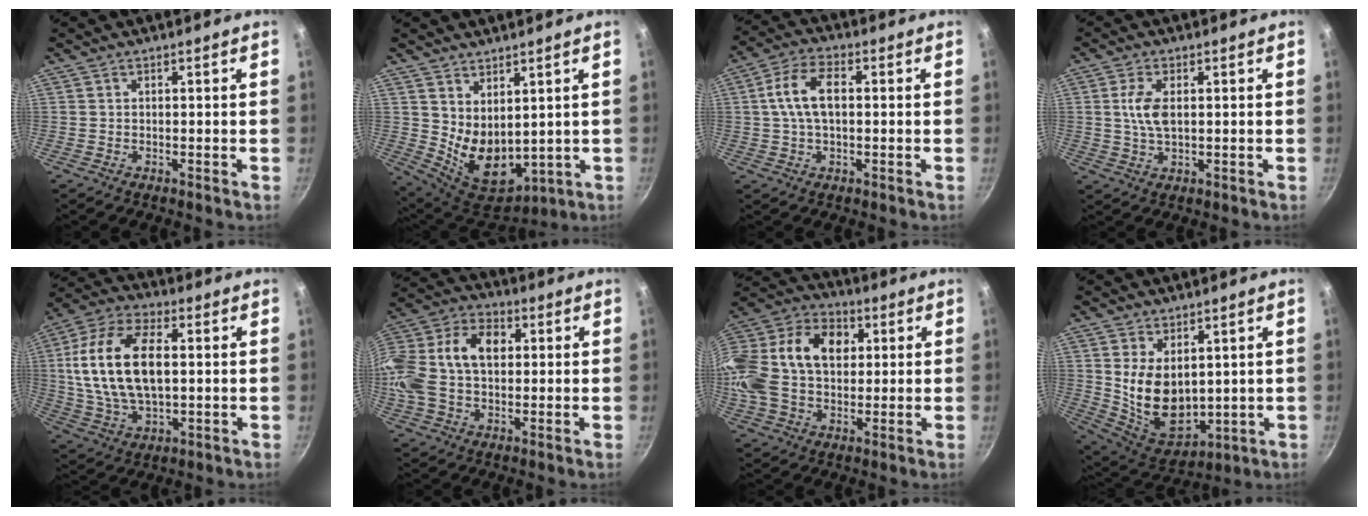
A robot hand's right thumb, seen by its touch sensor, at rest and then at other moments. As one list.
[{"total": 11.0, "force": [3.1, 6.9, 8.0], "torque": [-0.109, -0.048, 0.082]}, {"total": 8.8, "force": [0.9, 4.9, 7.2], "torque": [-0.136, 0.023, 0.011]}, {"total": 5.6, "force": [0.8, 2.7, 4.8], "torque": [-0.098, 0.001, 0.016]}, {"total": 19.0, "force": [2.0, 10.4, 15.8], "torque": [-0.303, 0.010, 0.034]}, {"total": 19.6, "force": [1.8, 13.2, 14.4], "torque": [-0.280, 0.042, 0.019]}, {"total": 23.5, "force": [3.3, 16.4, 16.5], "torque": [-0.319, 0.040, 0.046]}, {"total": 13.5, "force": [2.4, 8.6, 10.2], "torque": [-0.155, -0.040, 0.073]}]